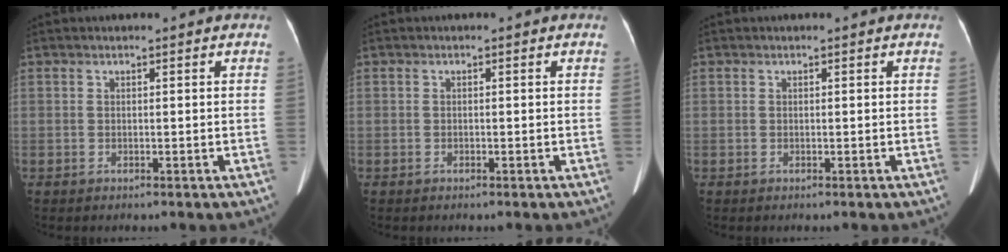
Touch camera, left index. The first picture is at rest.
{"total": 0.0}
{"total": 0.0}